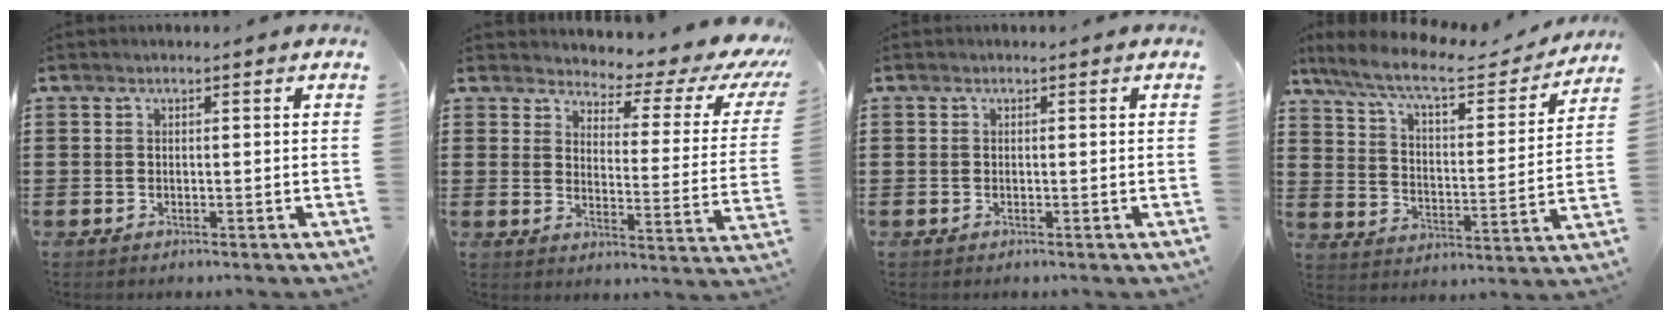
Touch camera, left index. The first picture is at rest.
{"total": 3.8, "force": [3.1, 1.3, 1.9], "torque": [-0.042, -0.029, 0.042]}
{"total": 0.0}
{"total": 9.1, "force": [7.4, 1.6, 5.0], "torque": [-0.125, -0.037, 0.125]}